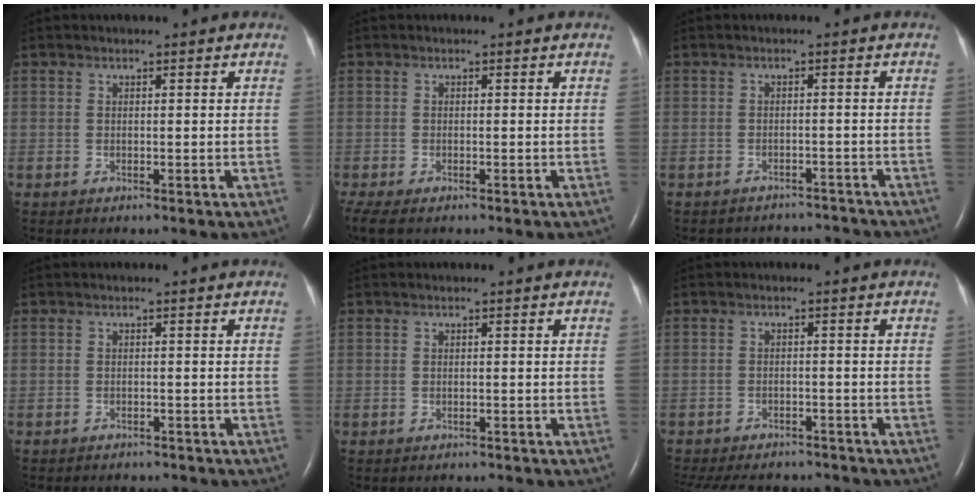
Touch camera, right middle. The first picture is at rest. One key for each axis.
{"total": 5.2, "fx": -3.7, "fy": 2.0, "fz": 2.9, "tx": -0.062, "ty": -0.016, "tz": -0.061}
{"total": 7.2, "fx": -7.0, "fy": 1.9, "fz": 0.0, "tx": -0.003, "ty": 0.013, "tz": -0.078}
{"total": 4.1, "fx": -3.8, "fy": 1.3, "fz": 0.8, "tx": -0.011, "ty": -0.003, "tz": -0.048}
{"total": 1.3, "fx": -1.2, "fy": 0.4, "fz": 0.1, "tx": -0.010, "ty": -0.002, "tz": -0.016}
{"total": 15.2, "fx": -13.2, "fy": 5.6, "fz": 5.1, "tx": -0.142, "ty": -0.012, "tz": -0.174}